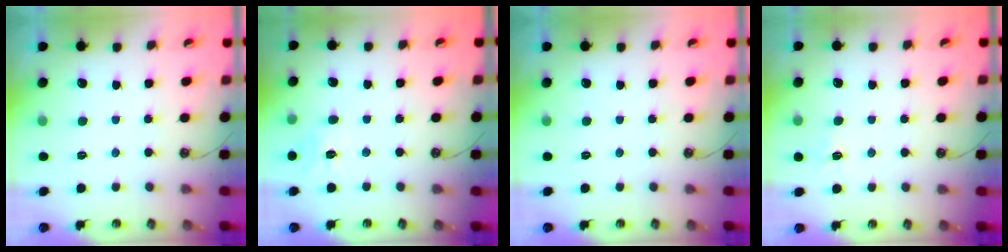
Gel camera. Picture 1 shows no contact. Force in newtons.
{"total": 6.4, "press": 6.4, "slide": 0.5}
{"total": 0.0}
{"total": 5.6, "press": 5.5, "slide": 0.6}